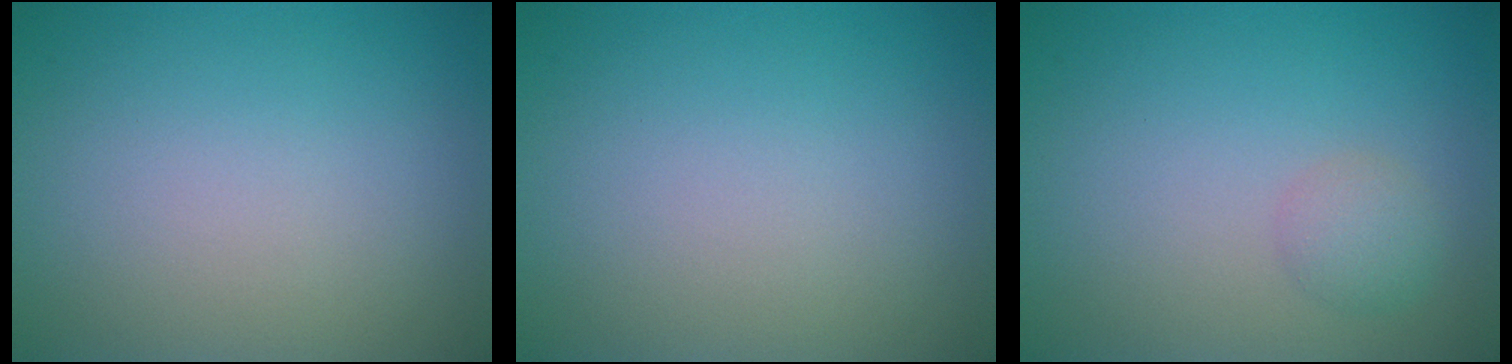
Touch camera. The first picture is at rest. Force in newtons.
{"total": 0.0}
{"total": 1.6, "press": 1.6, "slide": 0.1}